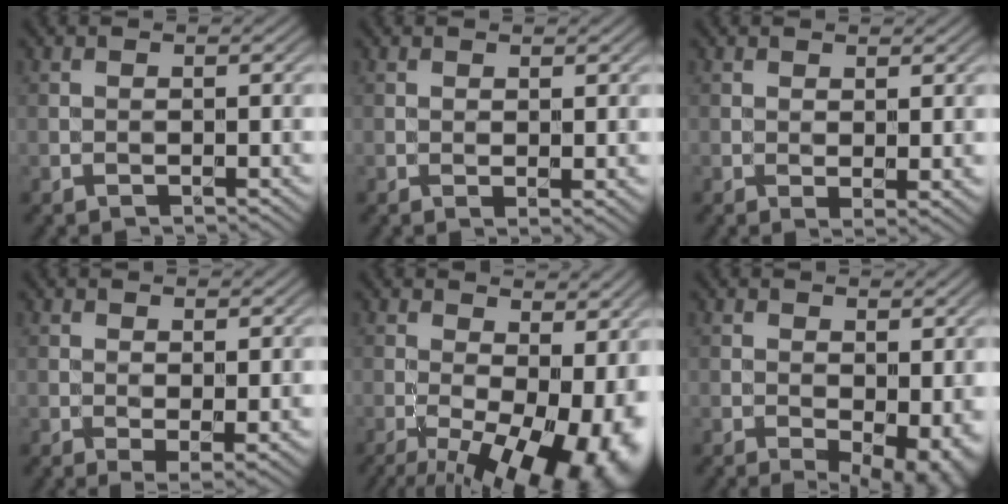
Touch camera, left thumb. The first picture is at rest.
{"total": 1.4, "force": [0.7, 0.6, 1.1], "torque": [-0.025, -0.005, 0.017]}
{"total": 2.1, "force": [0.9, 0.8, 1.7], "torque": [-0.036, -0.007, 0.022]}
{"total": 2.9, "force": [0.9, 1.1, 2.5], "torque": [-0.054, -0.008, 0.021]}
{"total": 17.9, "force": [-3.9, 8.2, 15.4], "torque": [-0.200, -0.018, -0.023]}
{"total": 7.5, "force": [-1.0, 3.9, 6.3], "torque": [-0.082, -0.012, -0.004]}